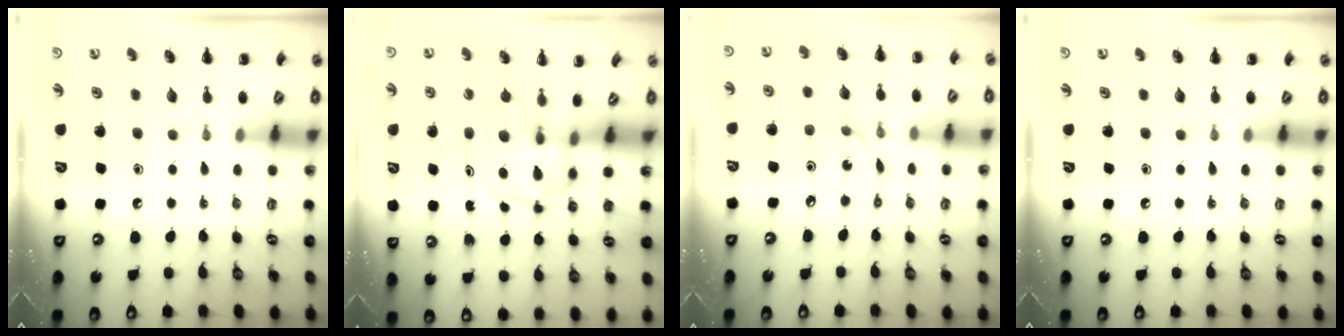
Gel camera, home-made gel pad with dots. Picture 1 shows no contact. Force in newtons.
{"total": 3.8, "press": 3.7, "slide": 0.5}
{"total": 2.3, "press": 2.3, "slide": 0.1}
{"total": 0.0}